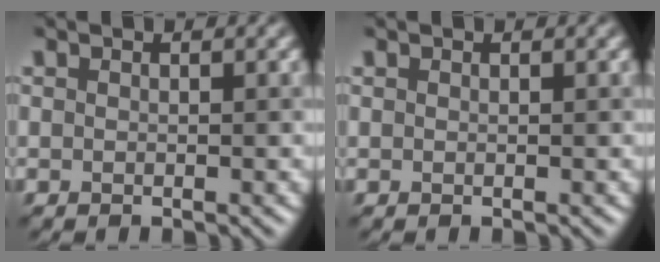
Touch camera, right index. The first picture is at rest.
{"total": 0.0}